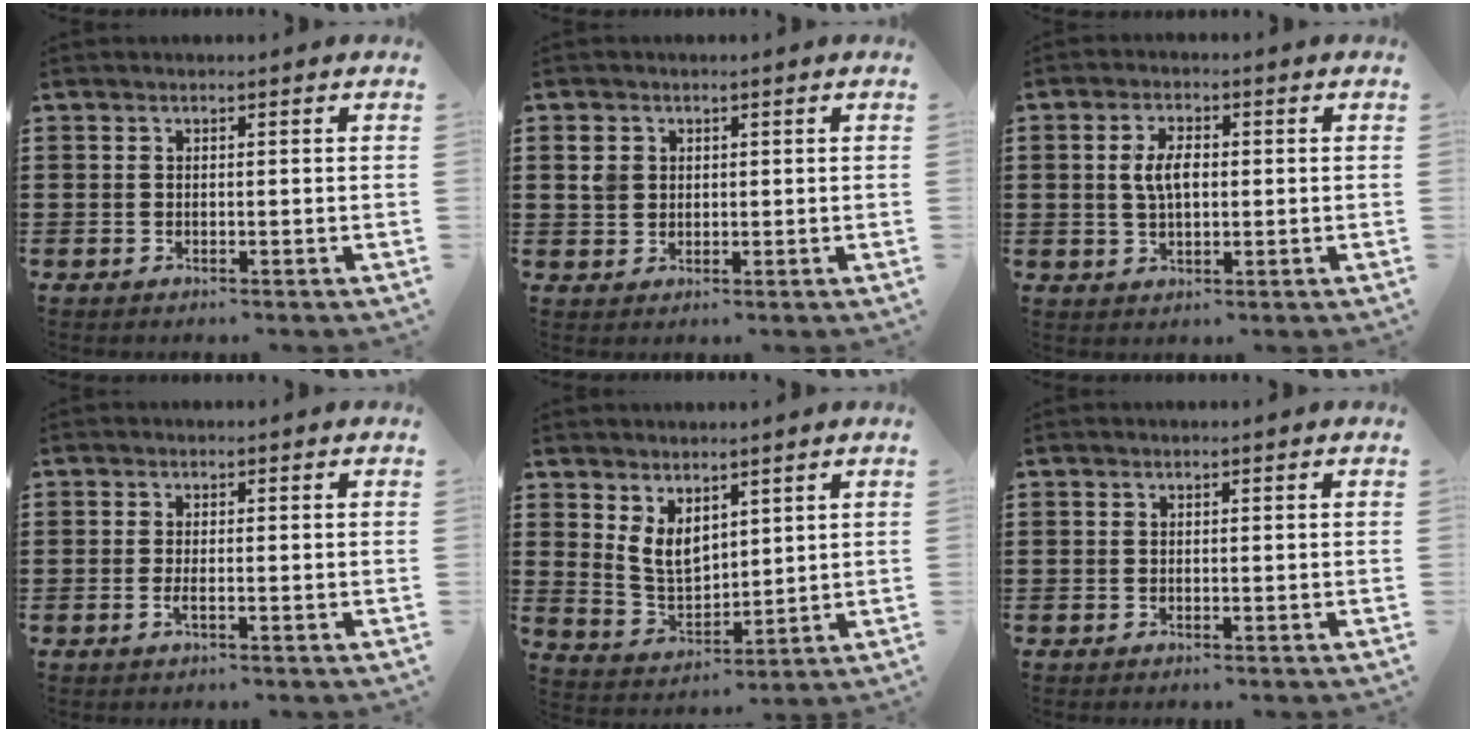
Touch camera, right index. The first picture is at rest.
{"total": 2.6, "force": [0.9, 2.2, 1.0], "torque": [-0.027, 0.009, 0.016]}
{"total": 4.6, "force": [0.4, 2.1, 4.1], "torque": [-0.089, 0.006, 0.002]}
{"total": 1.5, "force": [-0.5, 0.3, 1.4], "torque": [-0.032, -0.003, -0.011]}
{"total": 5.6, "force": [3.1, 3.5, 3.2], "torque": [-0.081, -0.003, 0.057]}
{"total": 0.0}